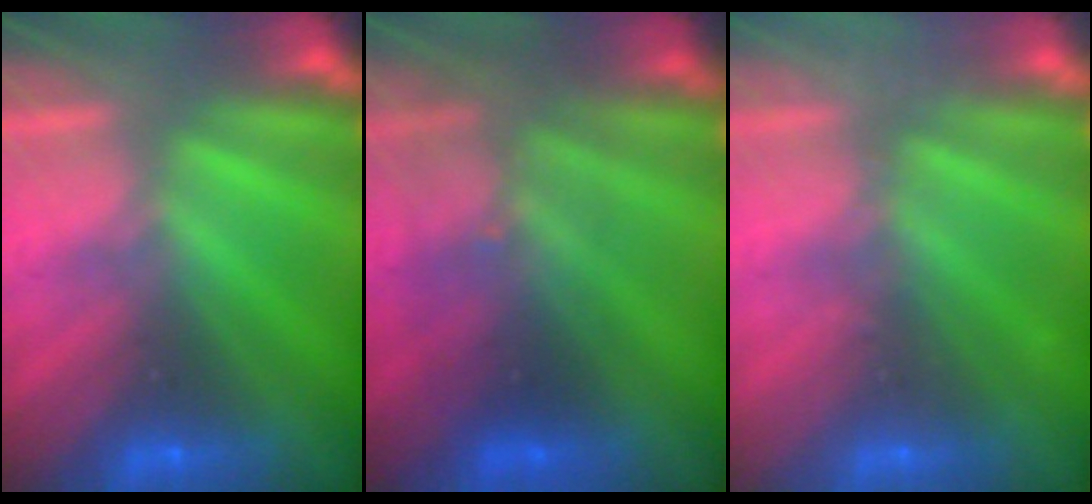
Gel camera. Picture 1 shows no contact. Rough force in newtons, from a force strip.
{"total": 2.7}
{"total": 2.1}